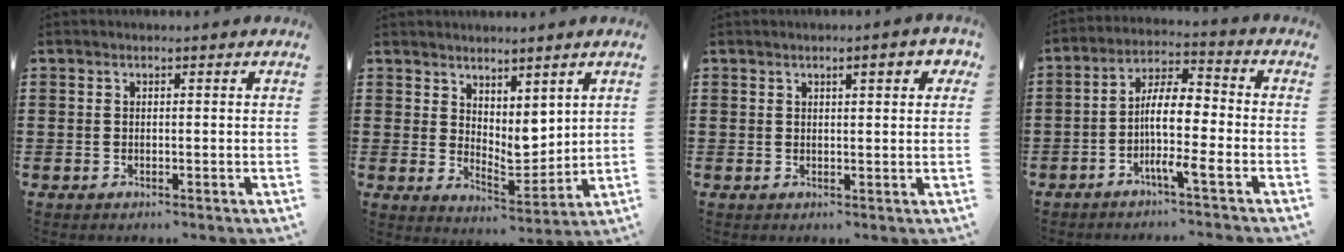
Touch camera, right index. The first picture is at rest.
{"total": 4.9, "force": [3.5, 2.7, 2.1], "torque": [-0.048, -0.021, 0.065]}
{"total": 2.7, "force": [1.1, 0.6, 2.4], "torque": [-0.033, -0.002, 0.014]}
{"total": 8.1, "force": [-2.8, 1.8, 7.4], "torque": [-0.149, -0.005, -0.057]}